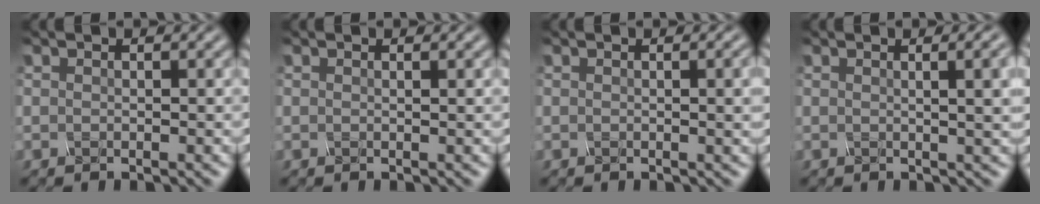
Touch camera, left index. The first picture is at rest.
{"total": 0.6, "force": [0.2, 0.2, 0.5], "torque": [0.000, 0.001, -0.001]}
{"total": 2.8, "force": [0.2, 1.0, 2.6], "torque": [-0.019, 0.006, 0.001]}
{"total": 6.3, "force": [1.5, 2.7, 5.4], "torque": [-0.022, 0.029, 0.000]}